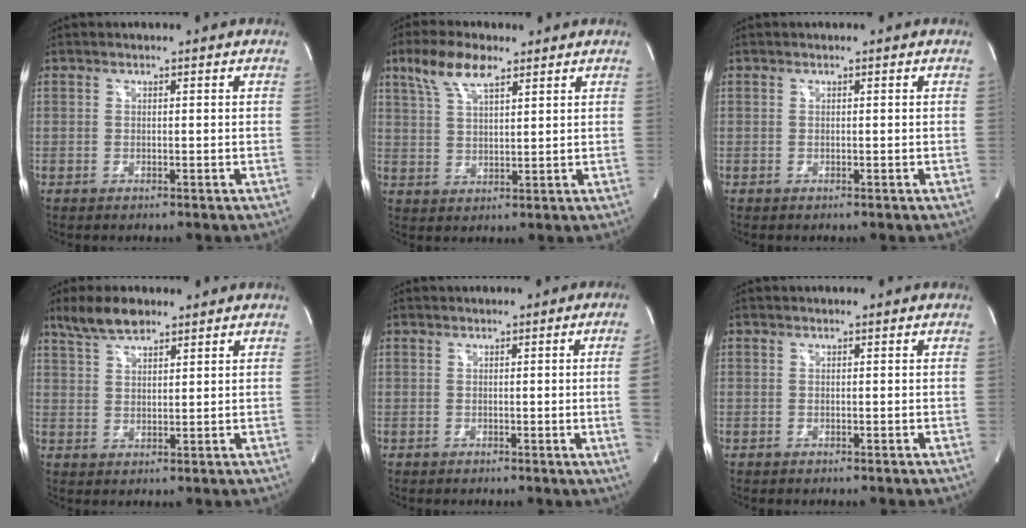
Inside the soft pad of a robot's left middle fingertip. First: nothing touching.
{"total": 7.3, "force": [4.8, 2.2, 5.1], "torque": [-0.112, 0.017, 0.096]}
{"total": 0.0}
{"total": 6.2, "force": [4.9, 1.9, 3.2], "torque": [-0.072, 0.012, 0.097]}
{"total": 4.0, "force": [-0.2, -1.7, 3.6], "torque": [-0.044, -0.007, 0.000]}
{"total": 0.0}